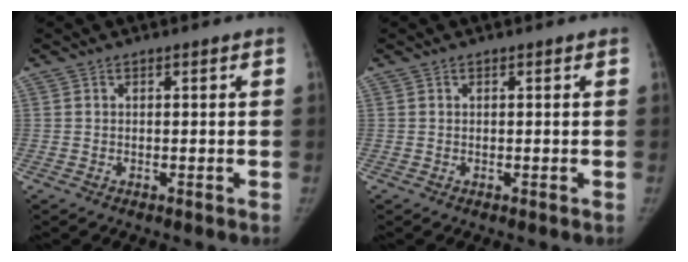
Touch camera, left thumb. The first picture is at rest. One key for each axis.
{"total": 0.0}